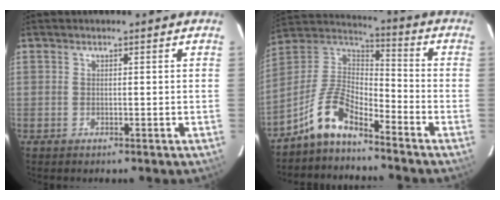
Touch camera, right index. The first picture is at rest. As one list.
[{"total": 9.1, "force": [-7.0, 2.8, 5.2], "torque": [-0.120, 0.027, -0.137]}]